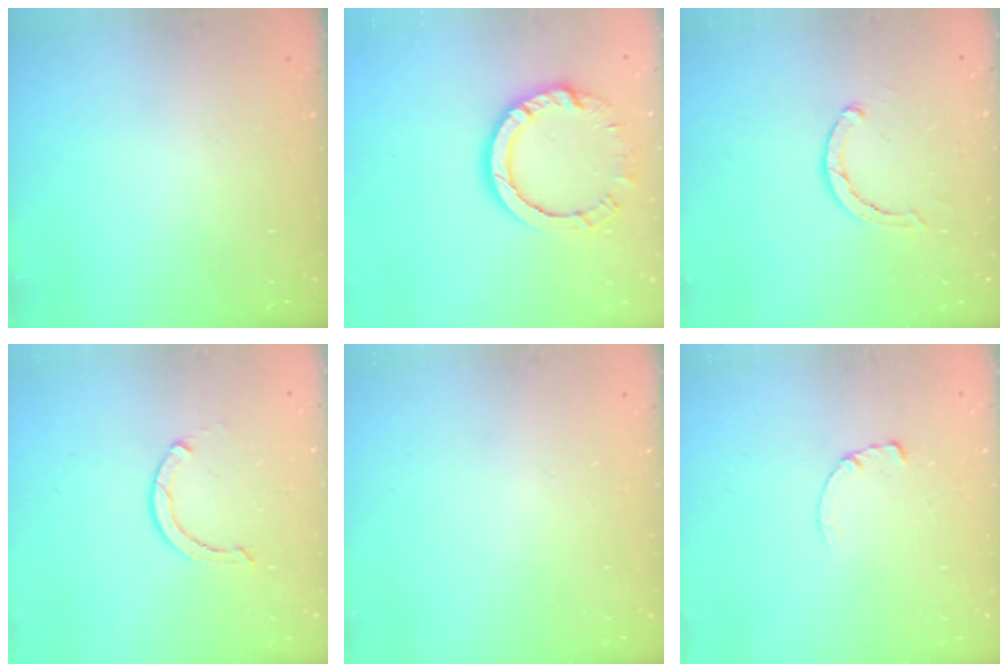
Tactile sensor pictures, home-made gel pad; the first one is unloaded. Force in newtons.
{"total": 10.8, "press": 10.7, "slide": 1.0}
{"total": 2.8, "press": 2.8, "slide": 0.2}
{"total": 2.6, "press": 2.6, "slide": 0.1}
{"total": 0.0}
{"total": 0.7, "press": 0.6, "slide": 0.2}